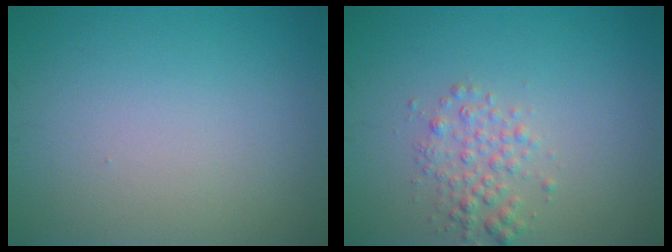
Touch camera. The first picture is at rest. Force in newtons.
{"total": 2.2, "press": 2.2, "slide": 0.0}